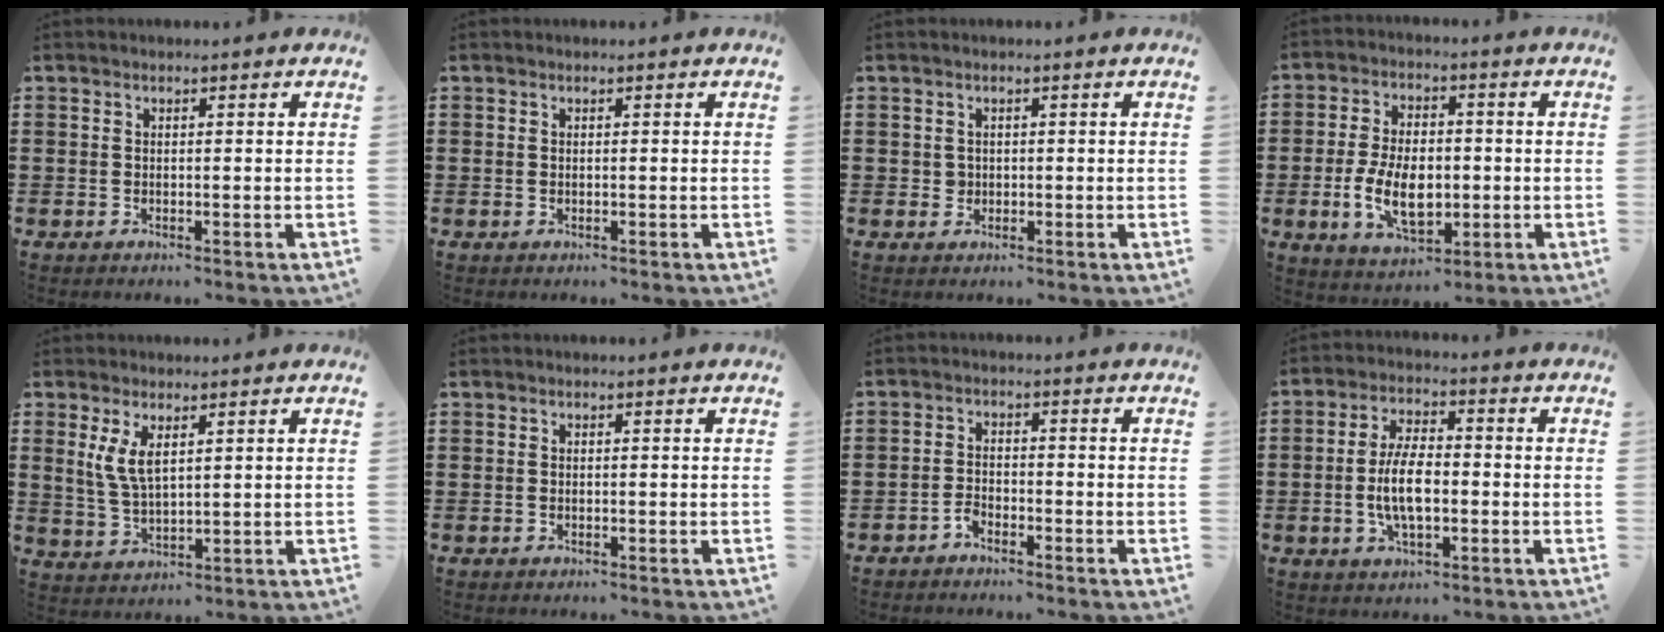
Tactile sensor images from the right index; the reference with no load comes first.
{"total": 0.0}
{"total": 1.2, "force": [0.1, 1.2, 0.3], "torque": [-0.009, 0.006, 0.001]}
{"total": 9.2, "force": [-1.8, 5.2, 7.3], "torque": [-0.144, -0.004, -0.038]}
{"total": 4.8, "force": [1.8, 2.1, 3.9], "torque": [-0.090, 0.002, 0.030]}
{"total": 0.0}
{"total": 1.9, "force": [-1.7, 0.7, 0.5], "torque": [-0.016, 0.002, -0.035]}
{"total": 7.7, "force": [-1.1, 3.2, 6.9], "torque": [-0.146, -0.002, -0.025]}